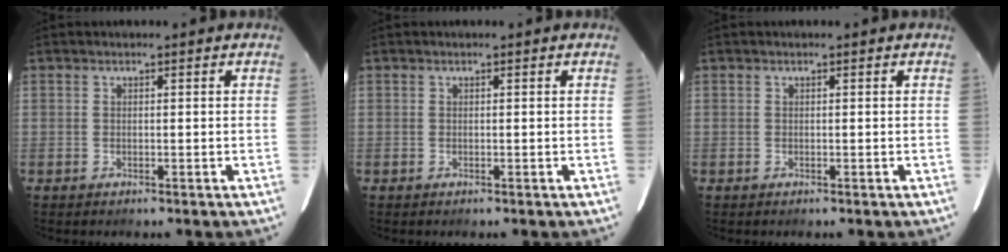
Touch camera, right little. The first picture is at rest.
{"total": 0.0}
{"total": 0.0}